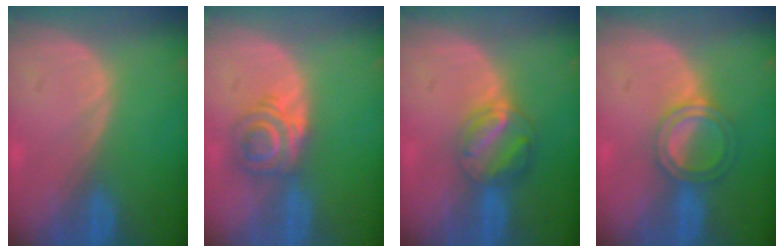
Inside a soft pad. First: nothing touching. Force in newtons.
{"total": 6.2, "press": 5.3, "slide": 3.3}
{"total": 6.3, "press": 5.6, "slide": 3.0}
{"total": 5.1, "press": 4.6, "slide": 2.1}